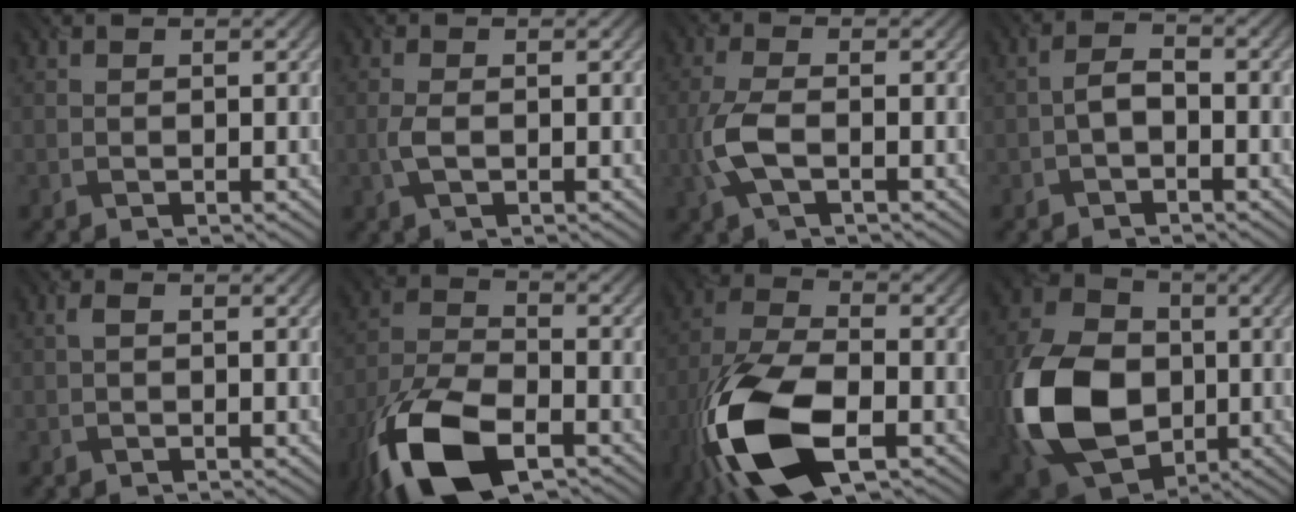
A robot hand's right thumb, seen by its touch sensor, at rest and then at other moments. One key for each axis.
{"total": 2.1, "fx": -0.4, "fy": 0.9, "fz": 1.8, "tx": -0.048, "ty": 0.000, "tz": -0.010}
{"total": 5.1, "fx": -1.4, "fy": 2.1, "fz": 4.5, "tx": -0.118, "ty": -0.001, "tz": -0.034}
{"total": 2.4, "fx": -0.9, "fy": 1.3, "fz": 1.9, "tx": -0.039, "ty": 0.007, "tz": -0.022}
{"total": 0.9, "fx": 0.1, "fy": 0.4, "fz": 0.8, "tx": -0.020, "ty": 0.004, "tz": 0.002}
{"total": 14.6, "fx": -8.5, "fy": 6.6, "fz": 10.0, "tx": -0.232, "ty": -0.036, "tz": -0.170}
{"total": 16.4, "fx": -7.5, "fy": 7.7, "fz": 12.5, "tx": -0.293, "ty": -0.039, "tz": -0.150}
{"total": 17.6, "fx": -3.0, "fy": 12.8, "fz": 11.6, "tx": -0.290, "ty": -0.019, "tz": -0.071}